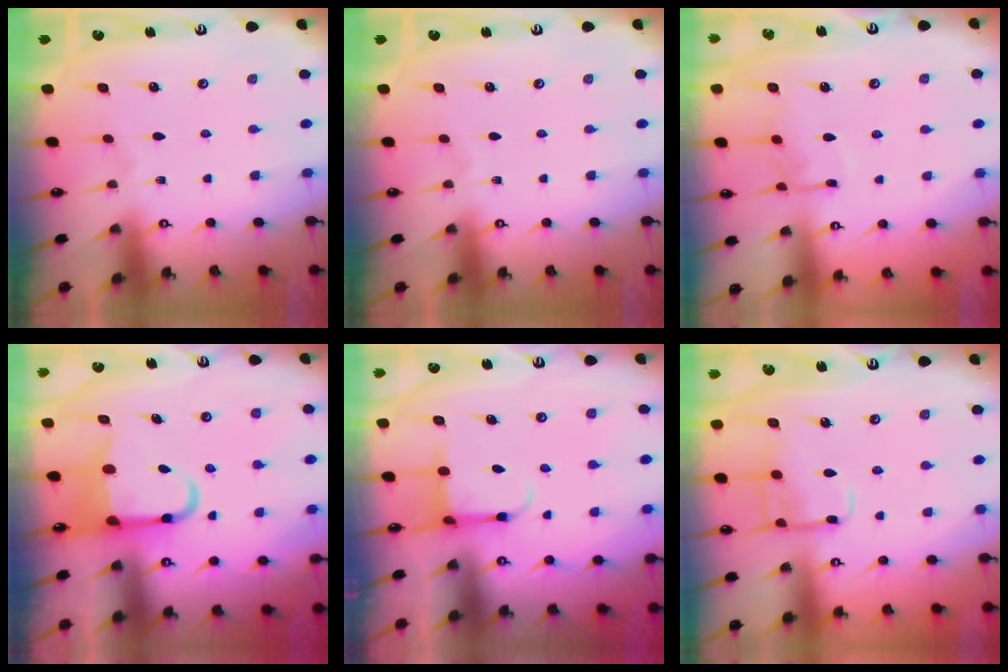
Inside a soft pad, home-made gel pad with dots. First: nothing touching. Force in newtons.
{"total": 0.0}
{"total": 7.6, "press": 7.6, "slide": 0.6}
{"total": 6.5, "press": 6.3, "slide": 1.4}
{"total": 3.9, "press": 3.7, "slide": 1.2}
{"total": 12.0, "press": 12.0, "slide": 1.2}